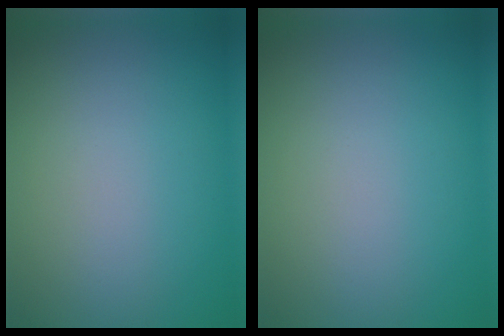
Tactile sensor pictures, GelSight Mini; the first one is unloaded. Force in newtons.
{"total": 0.0}